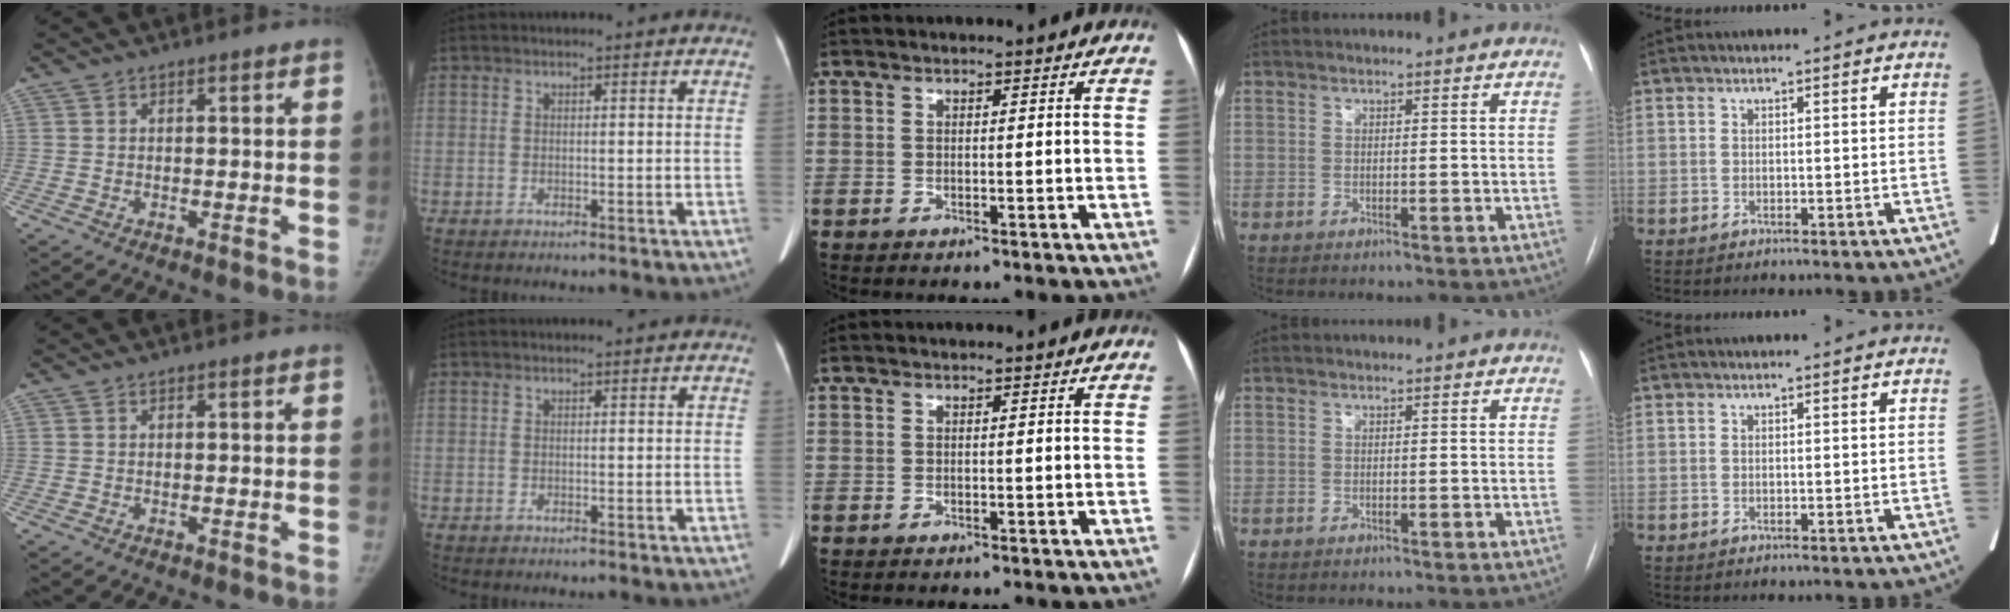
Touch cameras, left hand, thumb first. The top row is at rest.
{}